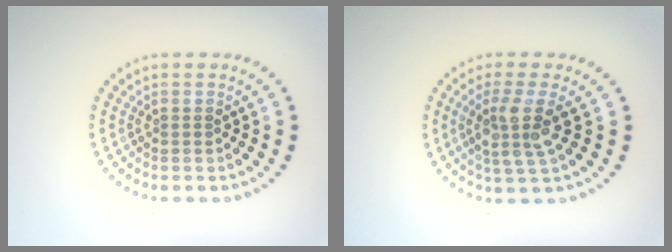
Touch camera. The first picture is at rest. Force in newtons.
{"total": 3.6, "press": 3.0, "slide": 1.9}